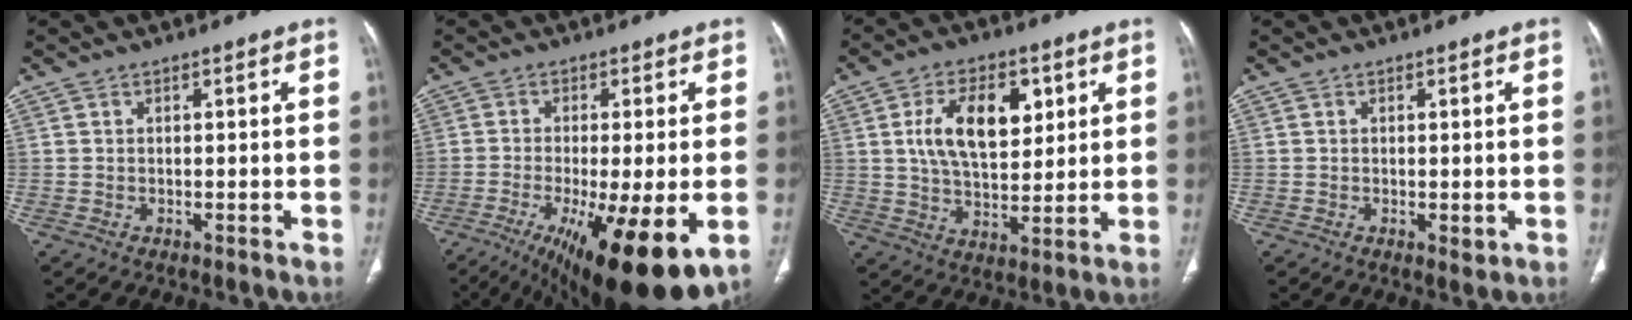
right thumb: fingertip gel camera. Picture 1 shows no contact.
{"total": 18.2, "force": [-6.8, 4.5, 16.3], "torque": [-0.235, -0.029, -0.095]}
{"total": 13.7, "force": [4.1, 7.7, 10.6], "torque": [-0.155, -0.012, 0.076]}
{"total": 1.1, "force": [-0.1, 0.5, 0.9], "torque": [-0.012, -0.005, -0.001]}